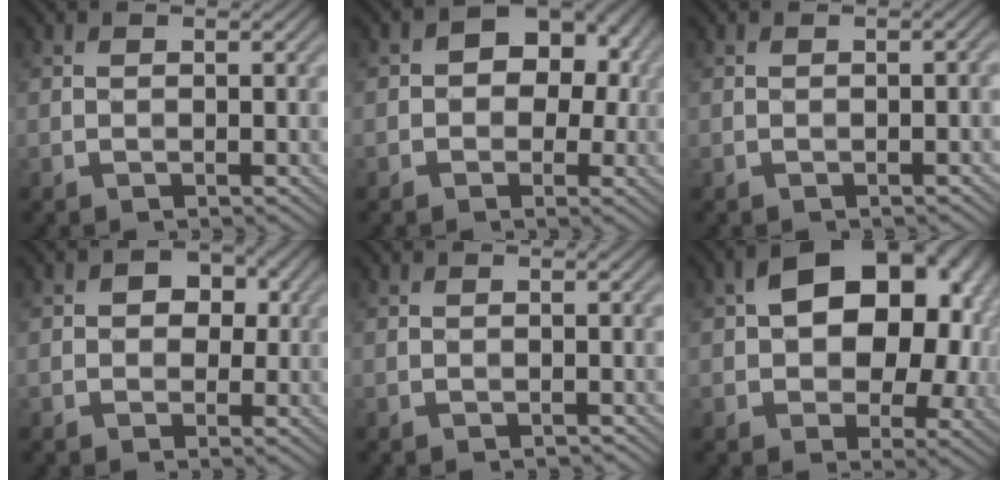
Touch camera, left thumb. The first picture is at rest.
{"total": 8.6, "force": [0.9, 6.7, 5.3], "torque": [-0.043, 0.028, -0.015]}
{"total": 0.7, "force": [-0.5, 0.1, 0.6], "torque": [-0.010, 0.003, -0.005]}
{"total": 4.2, "force": [0.6, 3.6, 2.2], "torque": [-0.019, 0.005, -0.011]}
{"total": 0.0}
{"total": 15.3, "force": [2.3, 10.4, 11.1], "torque": [-0.125, 0.009, 0.039]}